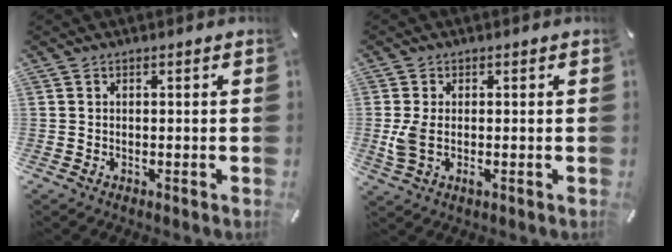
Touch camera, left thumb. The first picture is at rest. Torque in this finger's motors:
{"motor_torque": [0.29, 0.44, 0.31, -0.28, 0.06]}